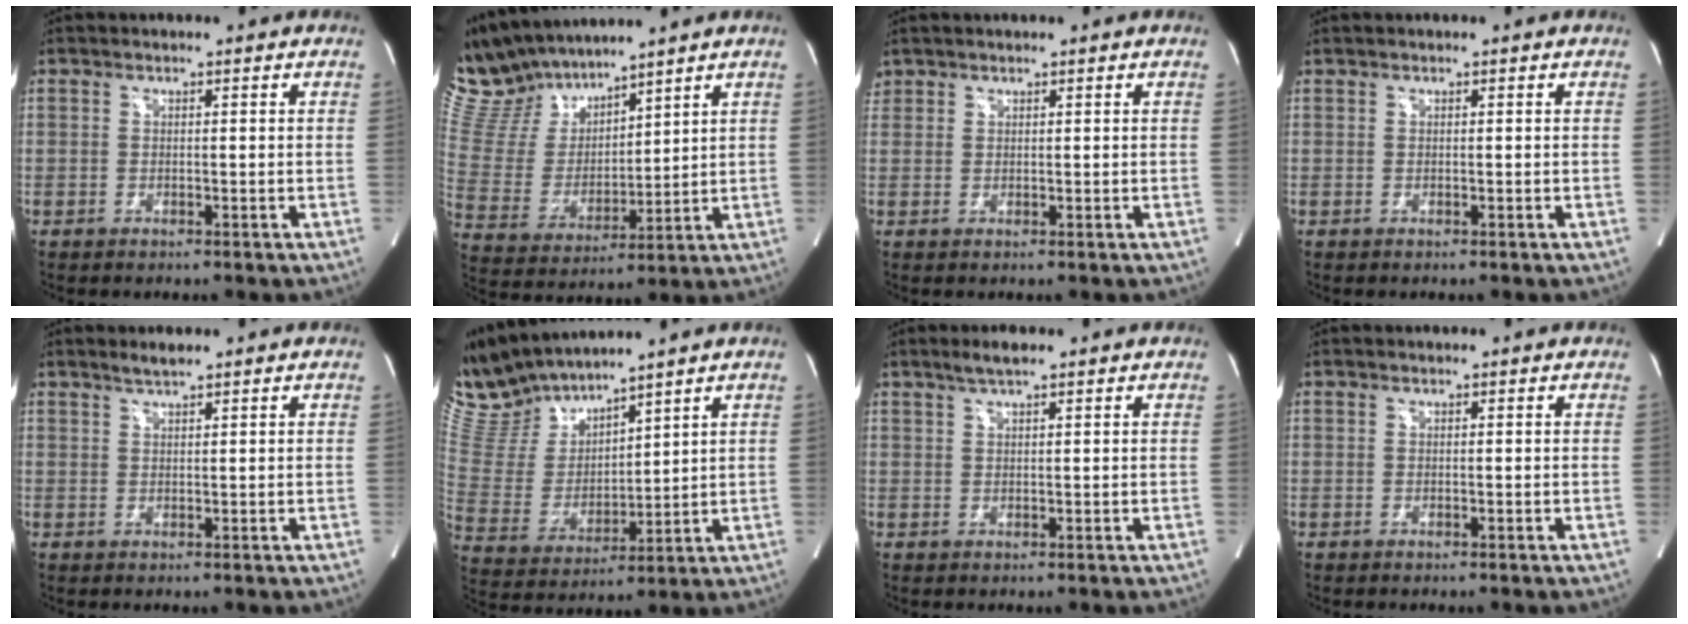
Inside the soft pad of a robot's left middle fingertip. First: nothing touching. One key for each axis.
{"total": 13.5, "fx": 12.3, "fy": 3.9, "fz": 3.8, "tx": -0.099, "ty": 0.017, "tz": 0.256}
{"total": 1.5, "fx": 1.2, "fy": 0.9, "fz": 0.0, "tx": 0.001, "ty": 0.011, "tz": 0.022}
{"total": 0.0}
{"total": 1.9, "fx": 1.6, "fy": 0.0, "fz": 1.0, "tx": -0.026, "ty": 0.004, "tz": 0.033}
{"total": 12.1, "fx": 11.5, "fy": 2.1, "fz": 3.1, "tx": -0.085, "ty": 0.006, "tz": 0.246}
{"total": 2.8, "fx": 2.0, "fy": 0.2, "fz": 1.9, "tx": -0.045, "ty": 0.005, "tz": 0.040}
{"total": 0.0}